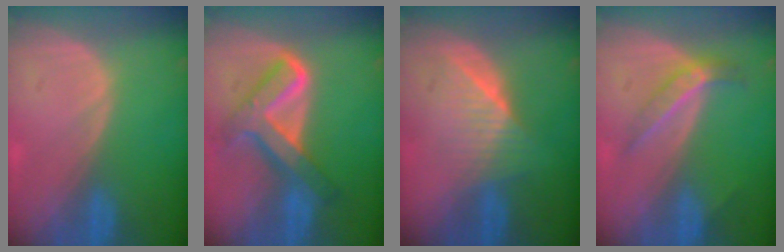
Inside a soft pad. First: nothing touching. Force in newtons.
{"total": 8.3, "press": 8.3, "slide": 0.6}
{"total": 6.4, "press": 5.9, "slide": 2.3}
{"total": 4.4, "press": 3.9, "slide": 2.0}